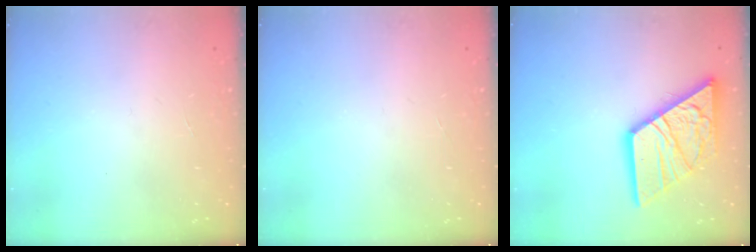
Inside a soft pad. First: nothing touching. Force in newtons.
{"total": 0.0}
{"total": 17.6, "press": 17.5, "slide": 2.1}